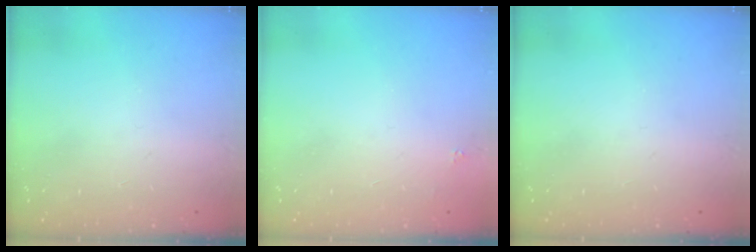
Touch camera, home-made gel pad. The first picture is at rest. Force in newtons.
{"total": 1.6, "press": 1.5, "slide": 0.2}
{"total": 0.0}